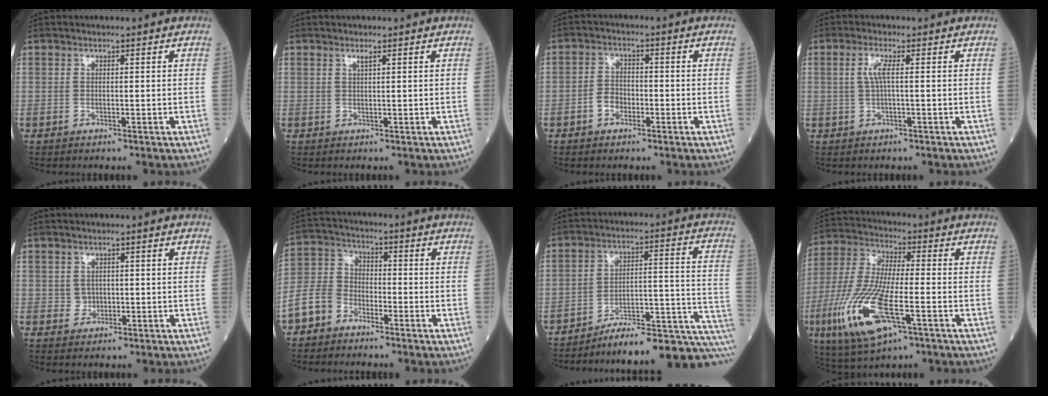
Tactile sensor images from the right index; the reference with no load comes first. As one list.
[{"total": 0.9, "force": [0.6, 0.0, 0.7], "torque": [-0.014, -0.002, 0.012]}, {"total": 3.2, "force": [-1.3, 2.3, 1.8], "torque": [-0.028, 0.011, -0.028]}, {"total": 2.6, "force": [0.4, 0.2, 2.6], "torque": [-0.059, 0.004, 0.008]}, {"total": 1.6, "force": [0.1, 1.5, 0.5], "torque": [-0.007, 0.001, 0.004]}, {"total": 6.7, "force": [-4.4, 4.6, 2.3], "torque": [-0.062, 0.009, -0.097]}, {"total": 20.5, "force": [-18.4, 1.4, 8.8], "torque": [-0.047, 0.040, -0.254]}, {"total": 15.9, "force": [-5.9, 4.0, 14.2], "torque": [-0.315, -0.024, -0.104]}]